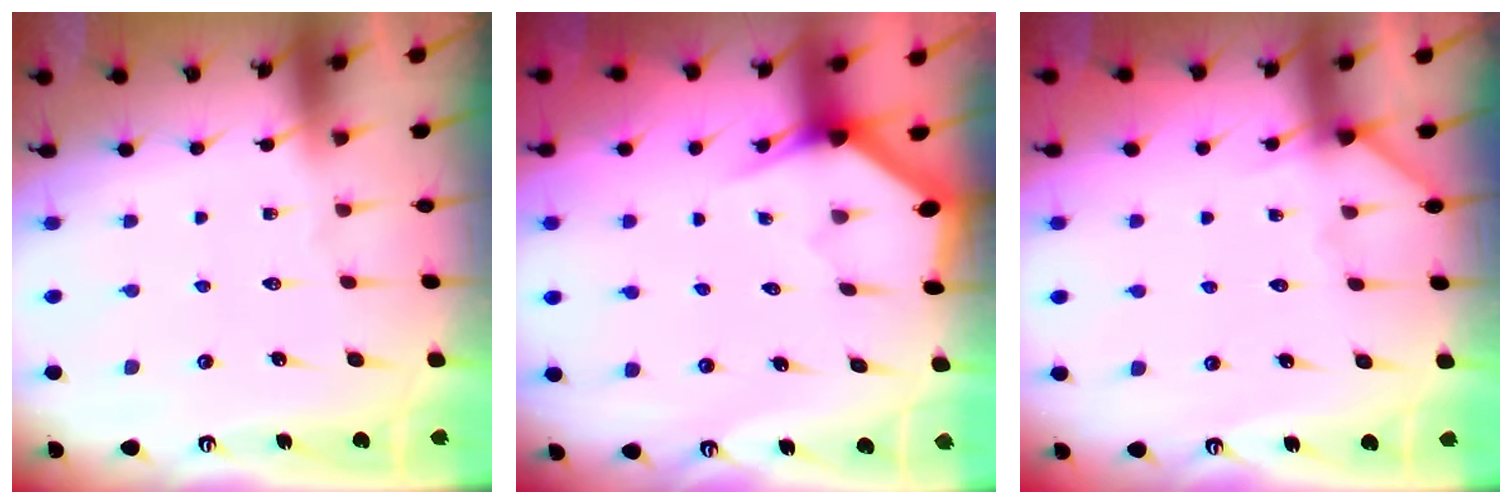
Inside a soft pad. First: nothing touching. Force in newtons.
{"total": 3.2, "press": 3.2, "slide": 0.2}
{"total": 3.9, "press": 3.9, "slide": 0.4}